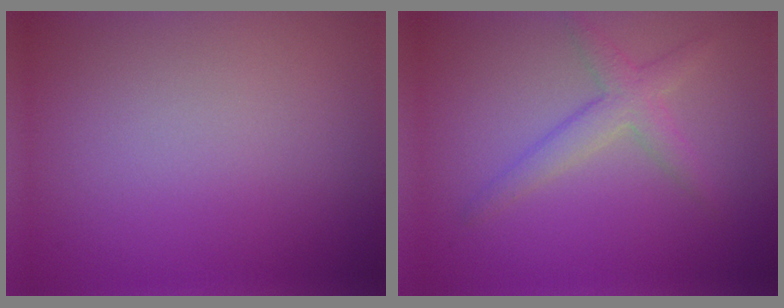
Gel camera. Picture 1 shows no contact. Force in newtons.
{"total": 2.2, "press": 2.2, "slide": 0.2}